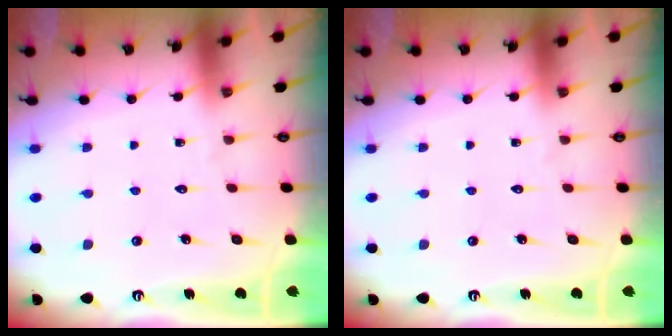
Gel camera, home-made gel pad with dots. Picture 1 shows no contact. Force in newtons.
{"total": 0.0}